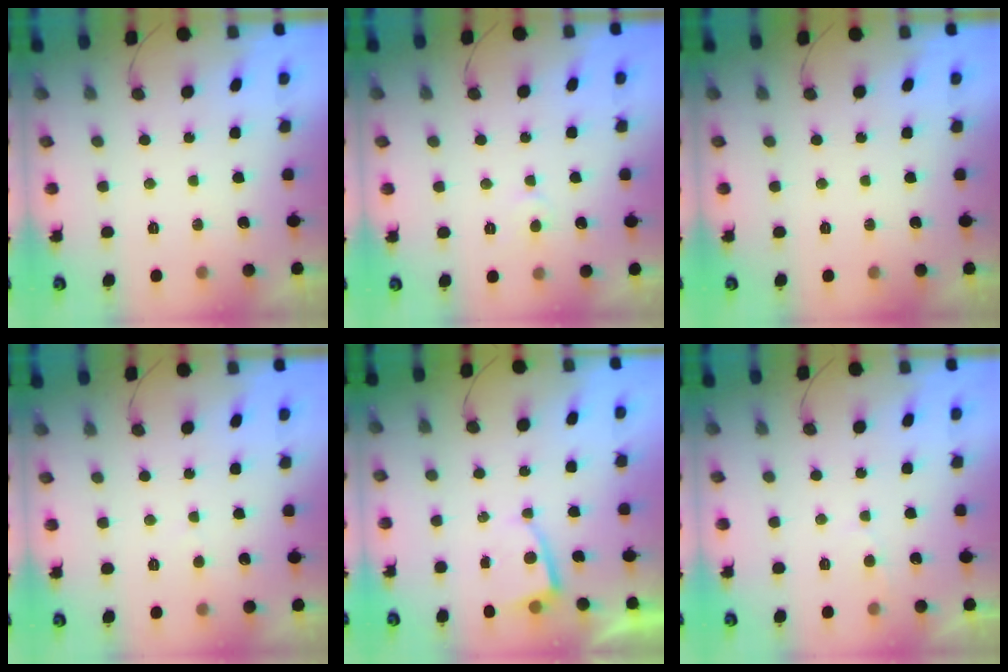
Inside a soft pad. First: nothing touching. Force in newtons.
{"total": 4.4, "press": 4.4, "slide": 0.3}
{"total": 0.0}
{"total": 1.8, "press": 1.8, "slide": 0.2}
{"total": 2.7, "press": 2.6, "slide": 0.3}
{"total": 5.2, "press": 5.2, "slide": 0.4}